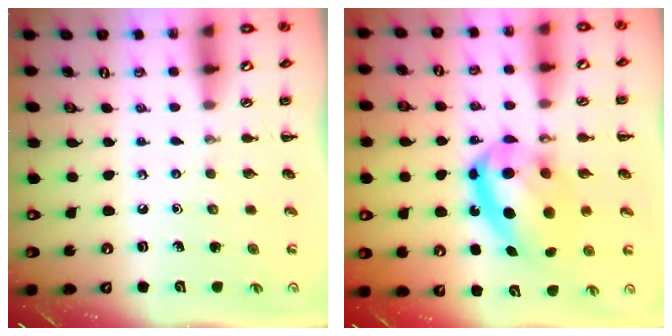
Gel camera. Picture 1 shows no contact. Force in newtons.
{"total": 16.6, "press": 16.2, "slide": 3.9}